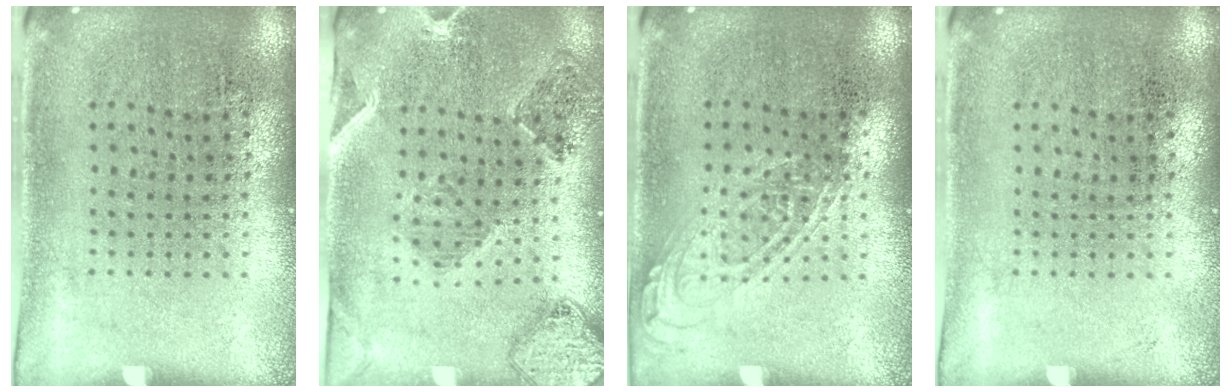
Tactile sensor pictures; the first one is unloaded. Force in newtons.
{"total": 0.9, "press": 0.9, "slide": 0.2}
{"total": 1.0, "press": 1.0, "slide": 0.1}
{"total": 0.0}